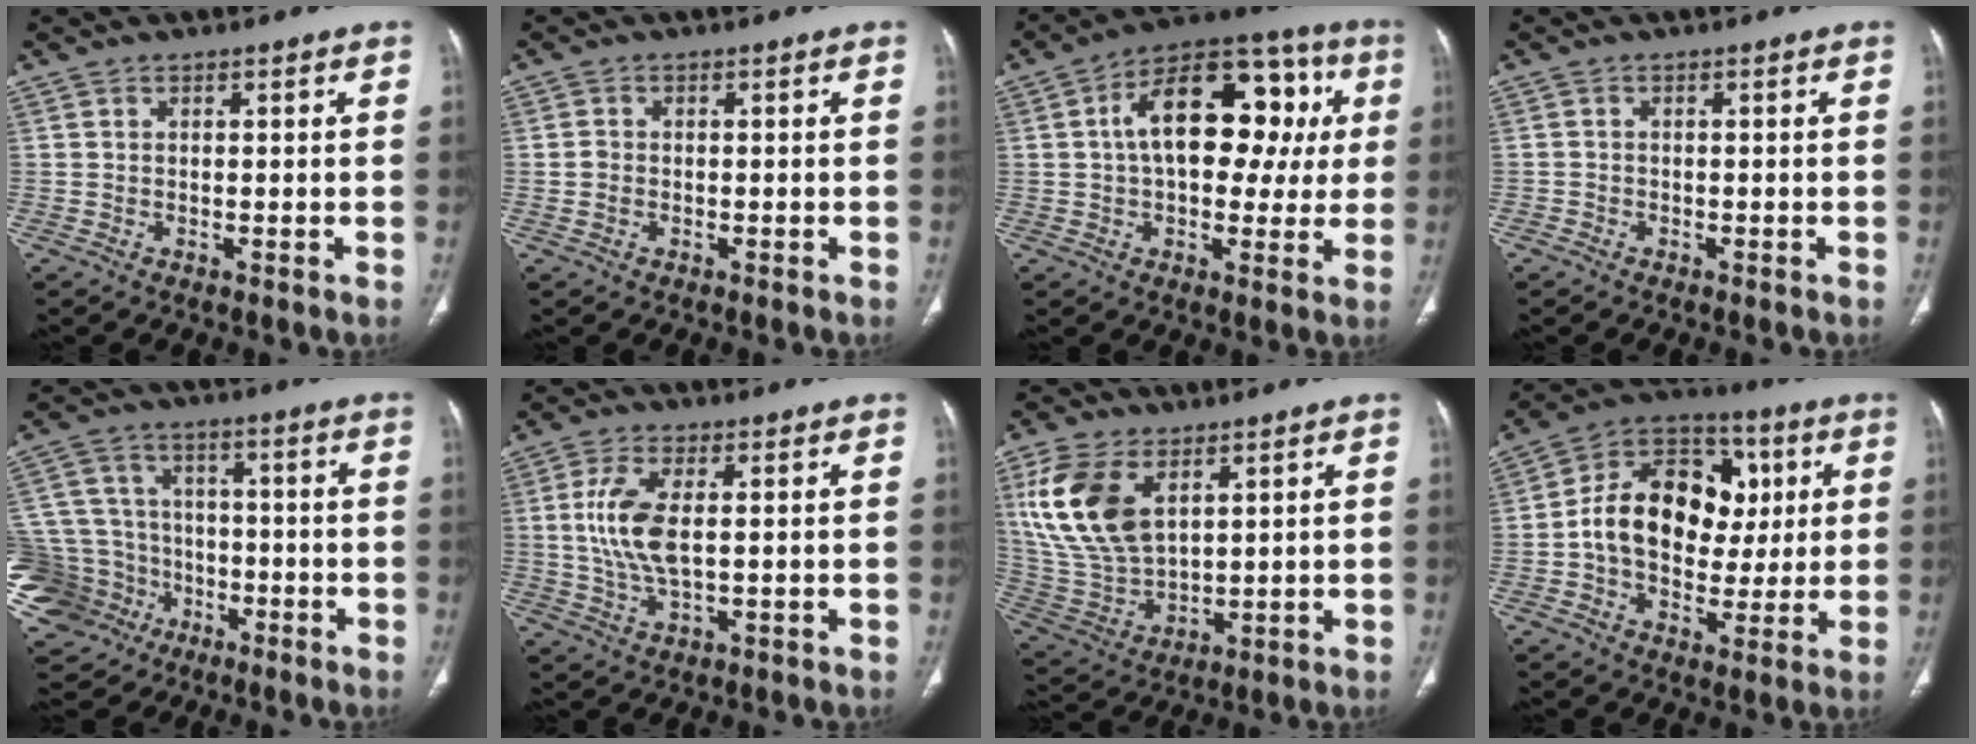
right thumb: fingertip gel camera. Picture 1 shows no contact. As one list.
[{"total": 1.5, "force": [-0.3, 1.3, 0.8], "torque": [-0.016, 0.003, -0.006]}, {"total": 20.1, "force": [3.4, 11.7, 15.9], "torque": [-0.195, 0.039, 0.040]}, {"total": 0.9, "force": [-0.7, 0.6, -0.1], "torque": [-0.003, 0.004, -0.018]}, {"total": 21.6, "force": [-8.5, 17.9, 8.5], "torque": [-0.208, 0.056, -0.135]}, {"total": 9.7, "force": [0.6, 4.1, 8.7], "torque": [-0.197, -0.003, 0.014]}, {"total": 16.0, "force": [5.9, 9.5, 11.5], "torque": [-0.236, -0.018, 0.131]}, {"total": 17.7, "force": [2.1, 13.6, 11.2], "torque": [-0.143, 0.024, 0.028]}]